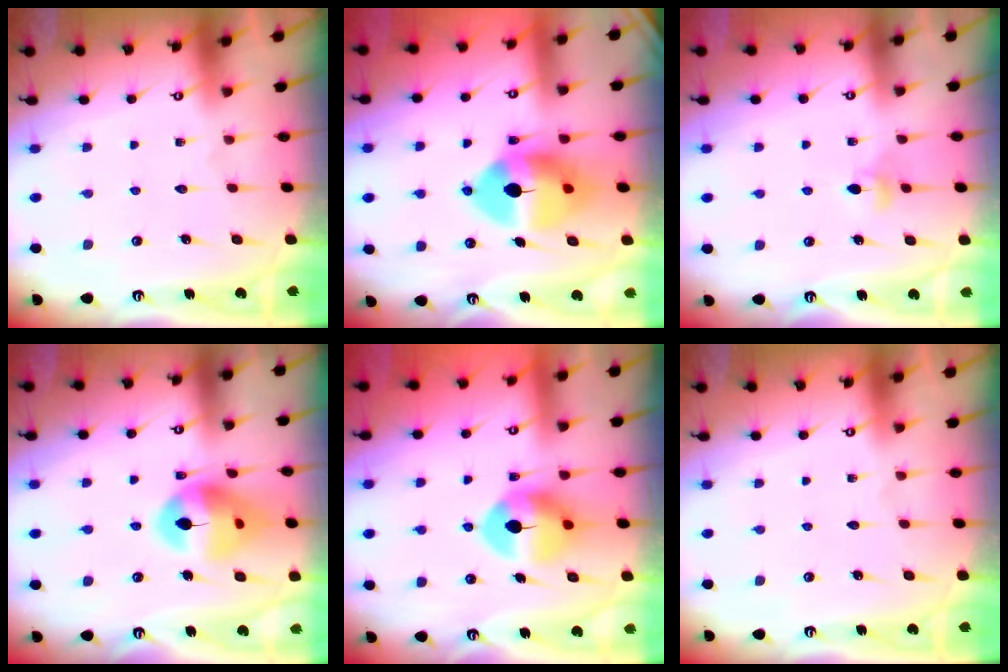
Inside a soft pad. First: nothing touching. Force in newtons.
{"total": 13.7, "press": 13.5, "slide": 2.3}
{"total": 4.0, "press": 4.0, "slide": 0.5}
{"total": 14.4, "press": 14.3, "slide": 1.8}
{"total": 10.5, "press": 10.4, "slide": 1.0}
{"total": 0.0}